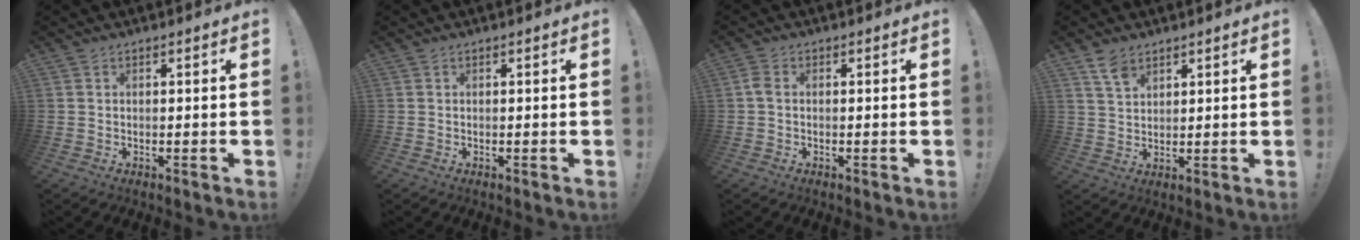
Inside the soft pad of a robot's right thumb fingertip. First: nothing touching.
{"total": 0.0}
{"total": 2.4, "force": [-0.1, 1.5, 1.8], "torque": [-0.038, 0.009, -0.001]}
{"total": 5.4, "force": [3.9, 2.7, 2.5], "torque": [-0.049, -0.017, 0.074]}